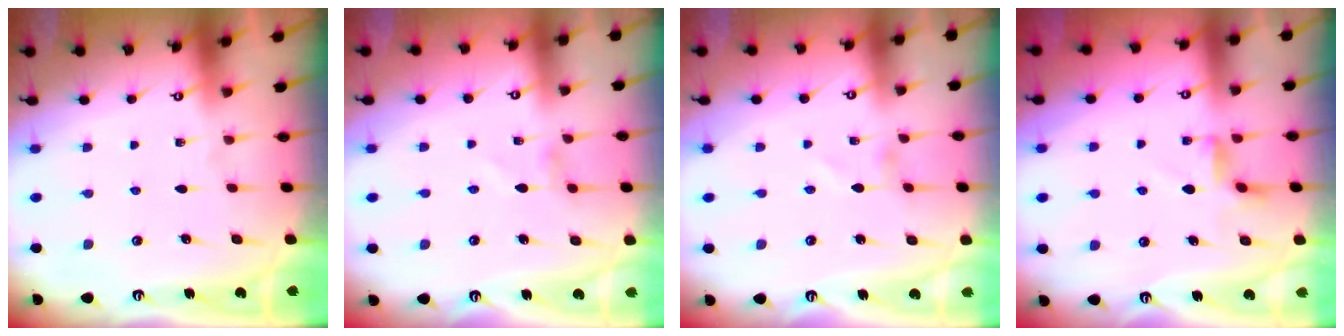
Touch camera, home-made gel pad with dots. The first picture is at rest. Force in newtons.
{"total": 0.0}
{"total": 0.0}
{"total": 2.9, "press": 2.8, "slide": 0.5}